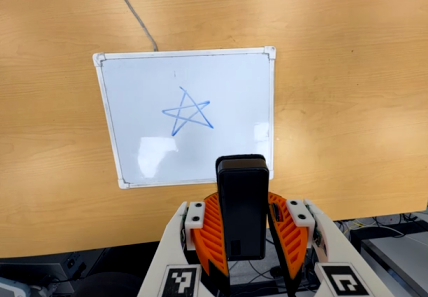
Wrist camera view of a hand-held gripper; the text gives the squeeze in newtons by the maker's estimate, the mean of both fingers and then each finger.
{"total": 8.8, "left": 7.9, "right": 9.7}